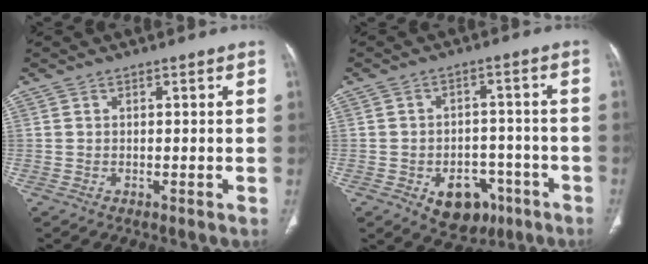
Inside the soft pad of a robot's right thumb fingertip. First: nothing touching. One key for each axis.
{"total": 9.9, "fx": -4.8, "fy": 6.8, "fz": 5.4, "tx": -0.041, "ty": 0.031, "tz": -0.057}